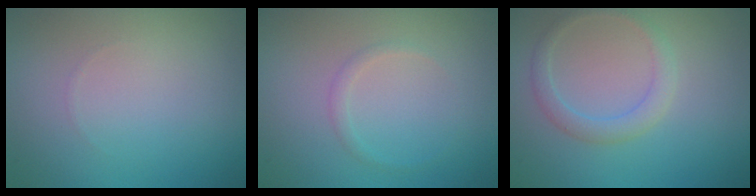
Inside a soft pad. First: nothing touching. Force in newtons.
{"total": 0.8, "press": 0.8, "slide": 0.0}
{"total": 2.0, "press": 2.0, "slide": 0.3}